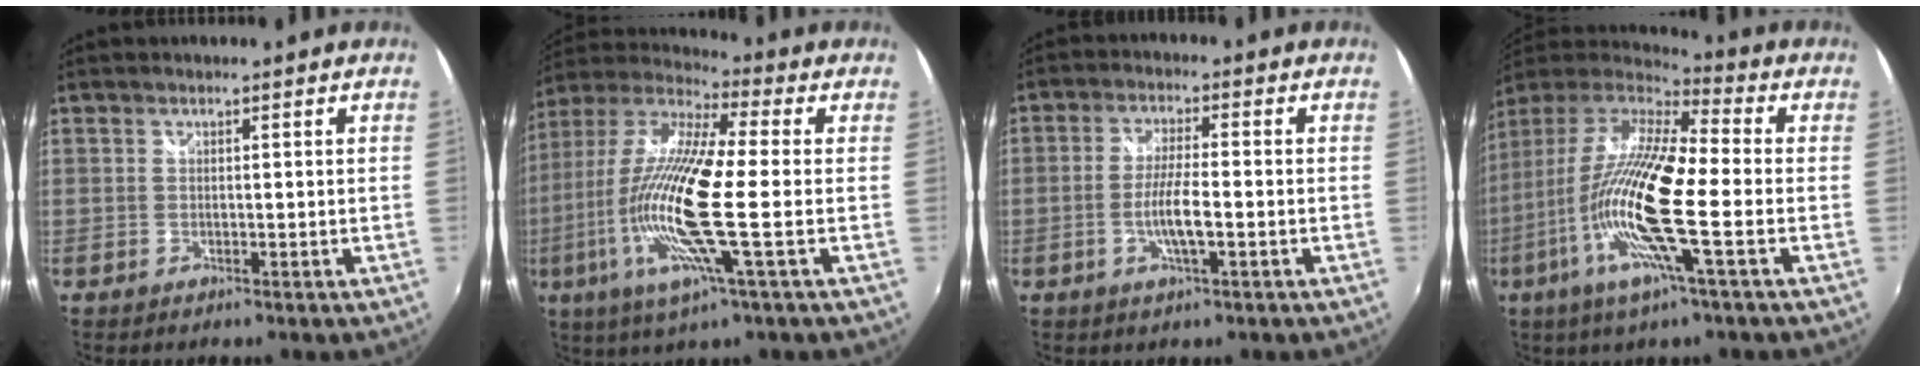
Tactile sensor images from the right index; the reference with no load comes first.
{"total": 19.2, "force": [-3.3, 1.9, 18.8], "torque": [-0.360, -0.020, -0.076]}
{"total": 3.1, "force": [-1.0, 0.4, 2.9], "torque": [-0.057, -0.004, -0.019]}
{"total": 19.0, "force": [-4.6, 2.2, 18.3], "torque": [-0.337, -0.022, -0.100]}